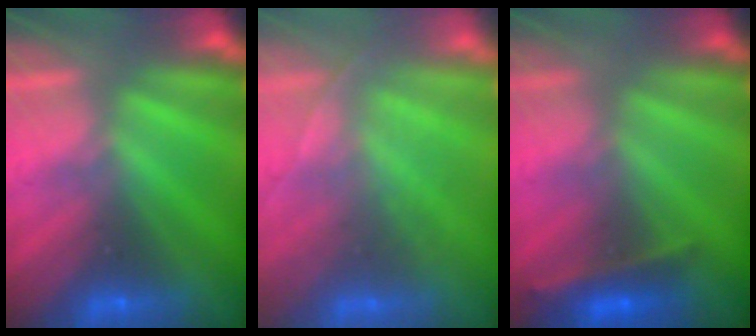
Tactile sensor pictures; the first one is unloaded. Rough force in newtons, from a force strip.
{"total": 1.9}
{"total": 2.4}